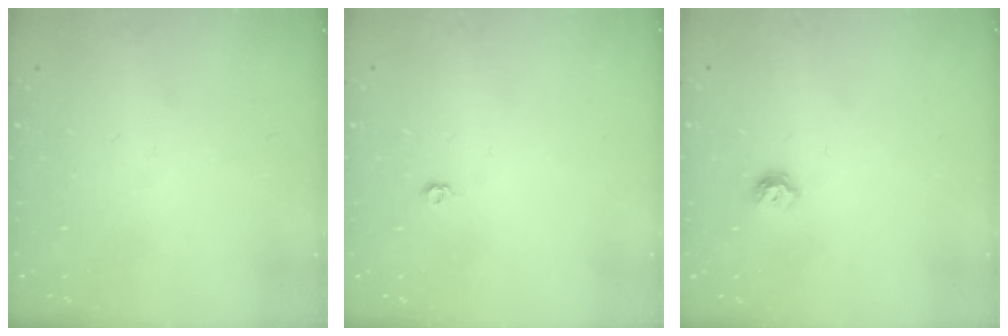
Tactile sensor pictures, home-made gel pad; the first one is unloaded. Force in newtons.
{"total": 3.5, "press": 3.5, "slide": 0.4}
{"total": 5.5, "press": 5.5, "slide": 0.8}